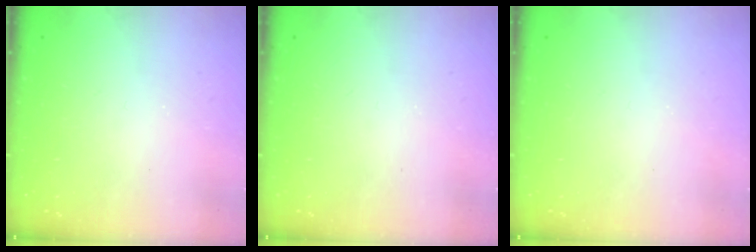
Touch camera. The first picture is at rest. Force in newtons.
{"total": 0.0}
{"total": 0.0}